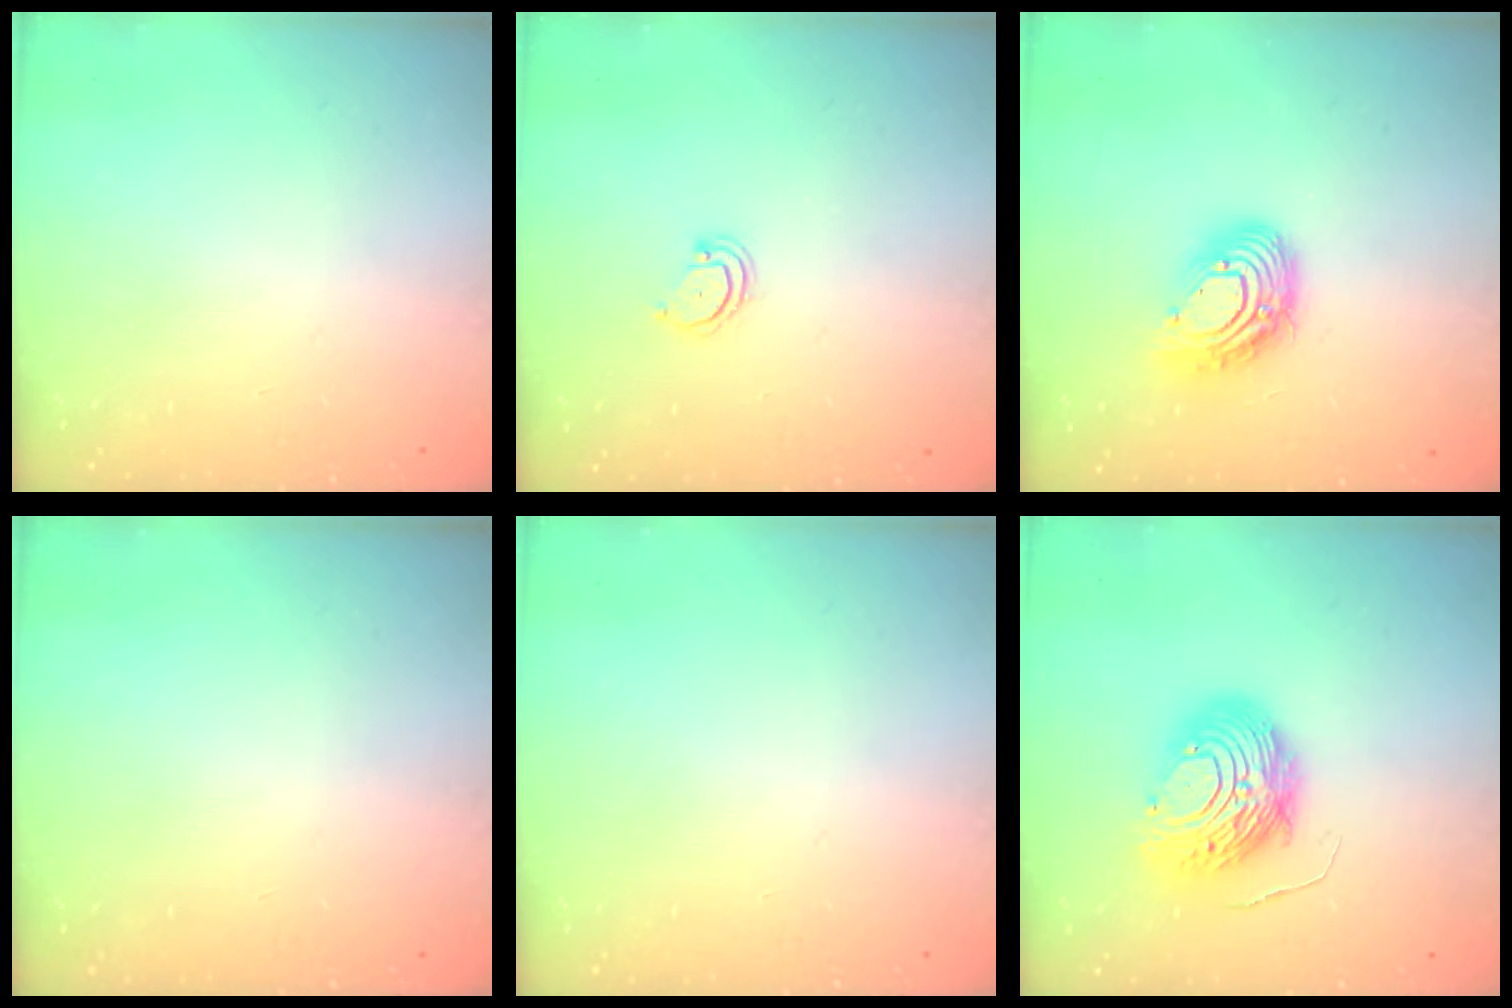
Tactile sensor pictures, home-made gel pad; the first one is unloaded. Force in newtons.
{"total": 2.5, "press": 2.5, "slide": 0.2}
{"total": 13.4, "press": 13.4, "slide": 1.3}
{"total": 0.0}
{"total": 0.0}
{"total": 12.2, "press": 12.2, "slide": 1.2}